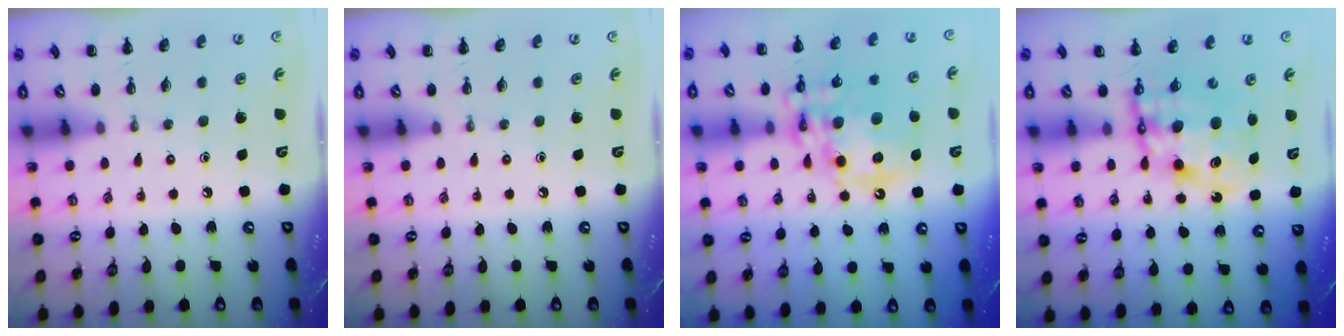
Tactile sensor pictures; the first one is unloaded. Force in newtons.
{"total": 0.0}
{"total": 17.0, "press": 16.6, "slide": 3.6}
{"total": 10.6, "press": 10.2, "slide": 2.9}